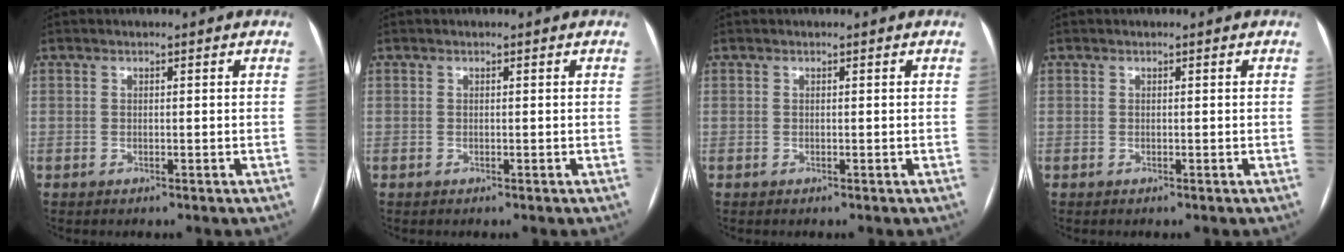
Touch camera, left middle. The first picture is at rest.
{"total": 0.0}
{"total": 0.0}
{"total": 0.0}